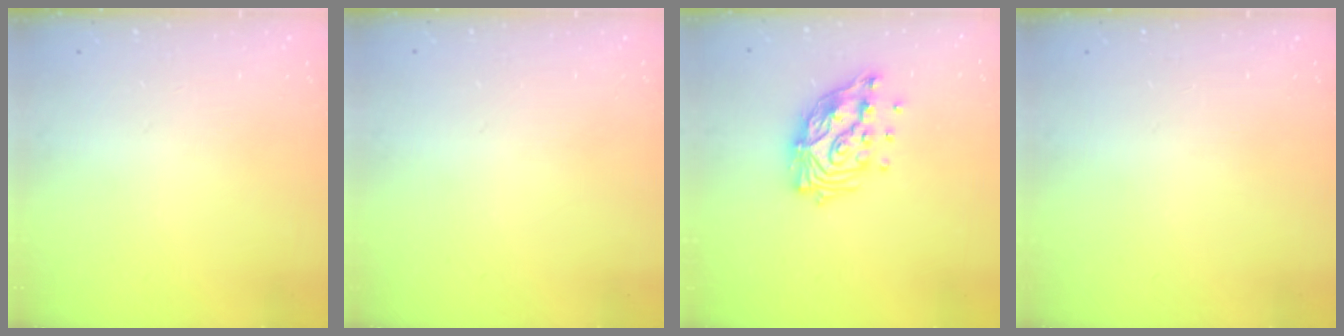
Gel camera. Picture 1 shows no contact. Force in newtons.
{"total": 0.0}
{"total": 13.6, "press": 13.5, "slide": 1.5}
{"total": 0.0}